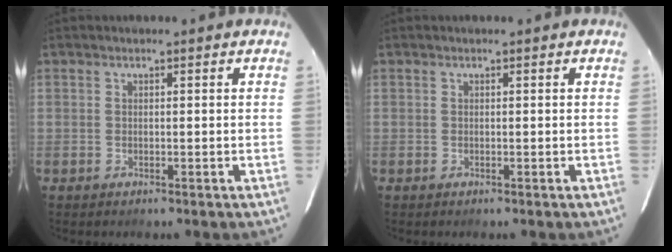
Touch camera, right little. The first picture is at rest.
{"total": 0.0}